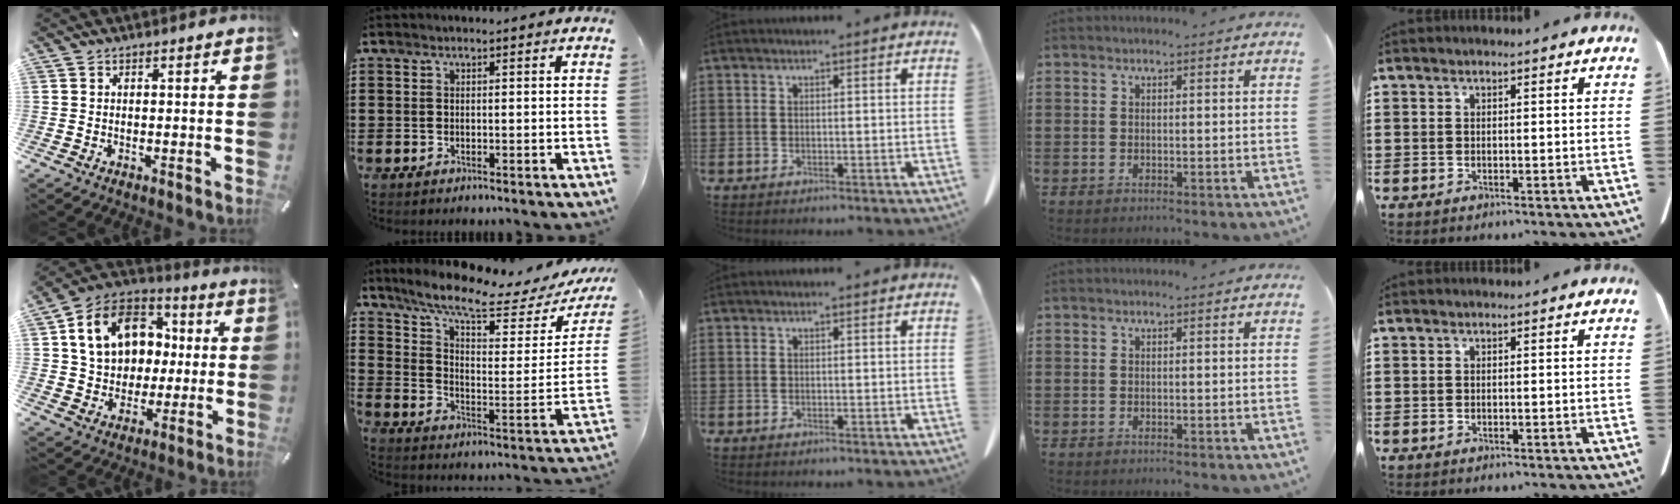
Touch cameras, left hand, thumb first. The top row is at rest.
{"thumb": {"total": 17.0, "force": [3.2, 14.0, 9.0], "torque": [-0.170, 0.004, 0.065]}, "index": {"total": 8.9, "force": [7.1, 1.1, 5.2], "torque": [-0.115, -0.043, 0.119]}}